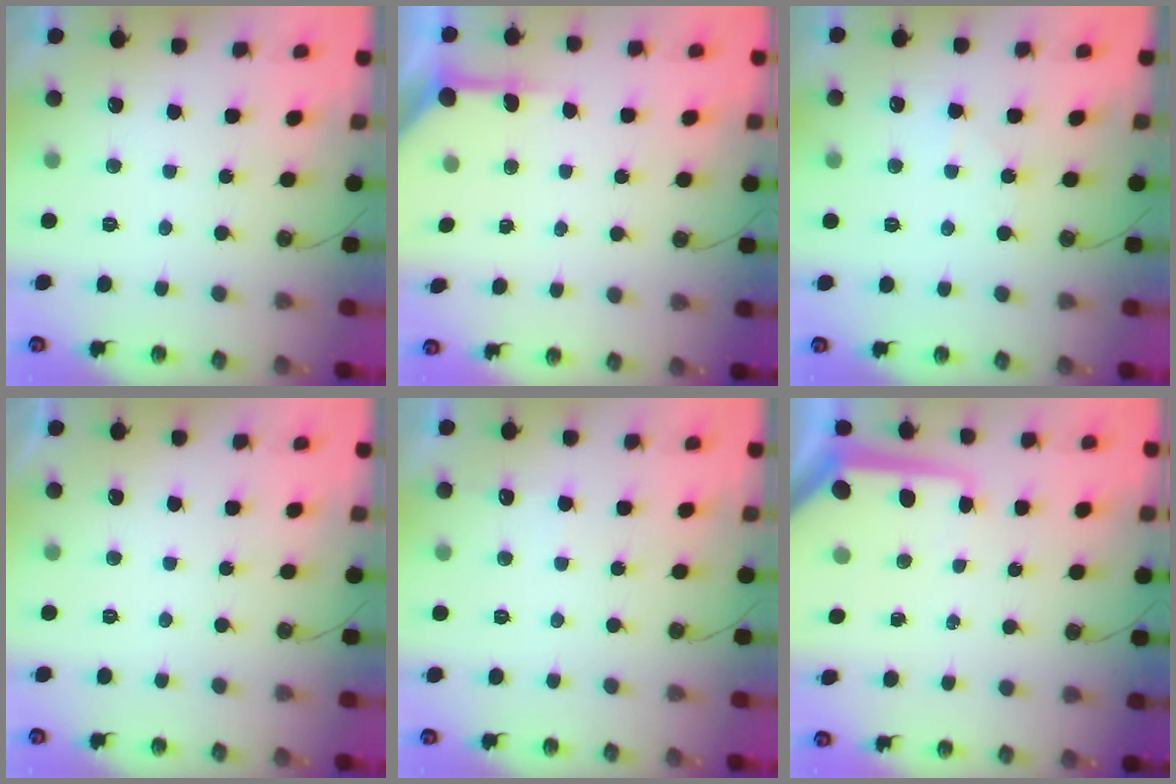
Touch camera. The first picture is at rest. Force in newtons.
{"total": 4.9, "press": 4.9, "slide": 0.3}
{"total": 5.2, "press": 5.2, "slide": 0.7}
{"total": 0.0}
{"total": 5.1, "press": 5.0, "slide": 0.8}
{"total": 8.2, "press": 8.1, "slide": 0.7}